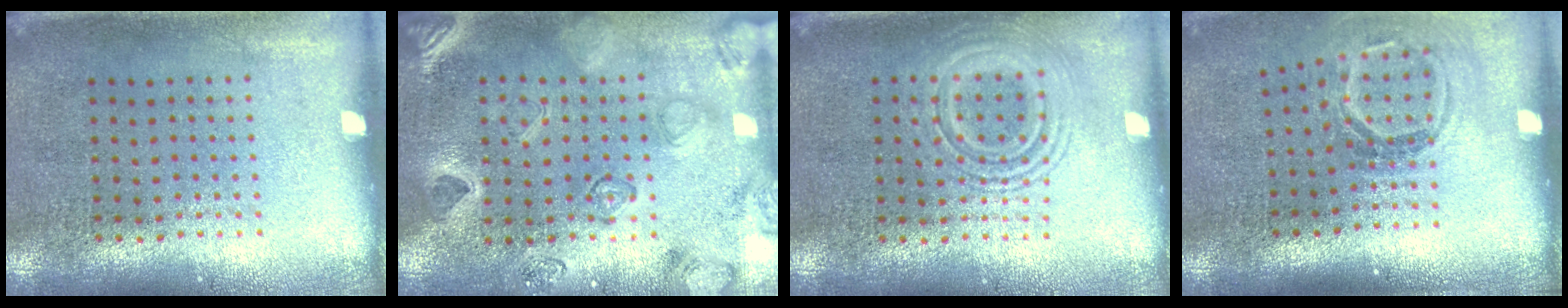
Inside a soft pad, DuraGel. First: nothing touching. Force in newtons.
{"total": 2.4, "press": 2.3, "slide": 0.7}
{"total": 2.1, "press": 2.1, "slide": 0.3}
{"total": 1.7, "press": 1.2, "slide": 1.3}